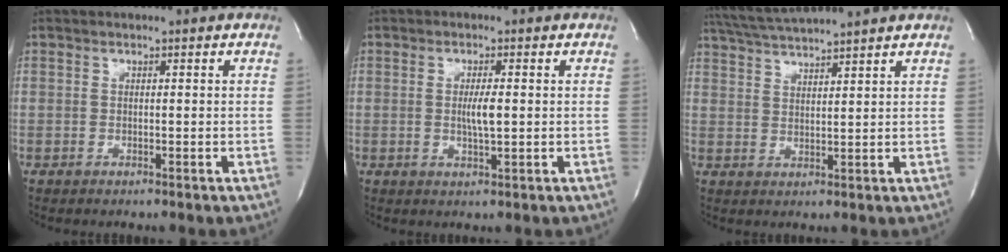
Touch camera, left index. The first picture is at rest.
{"total": 2.8, "force": [-0.3, 0.3, 2.8], "torque": [-0.053, -0.013, -0.006]}
{"total": 8.1, "force": [7.4, -1.4, 2.9], "torque": [-0.059, 0.011, 0.126]}